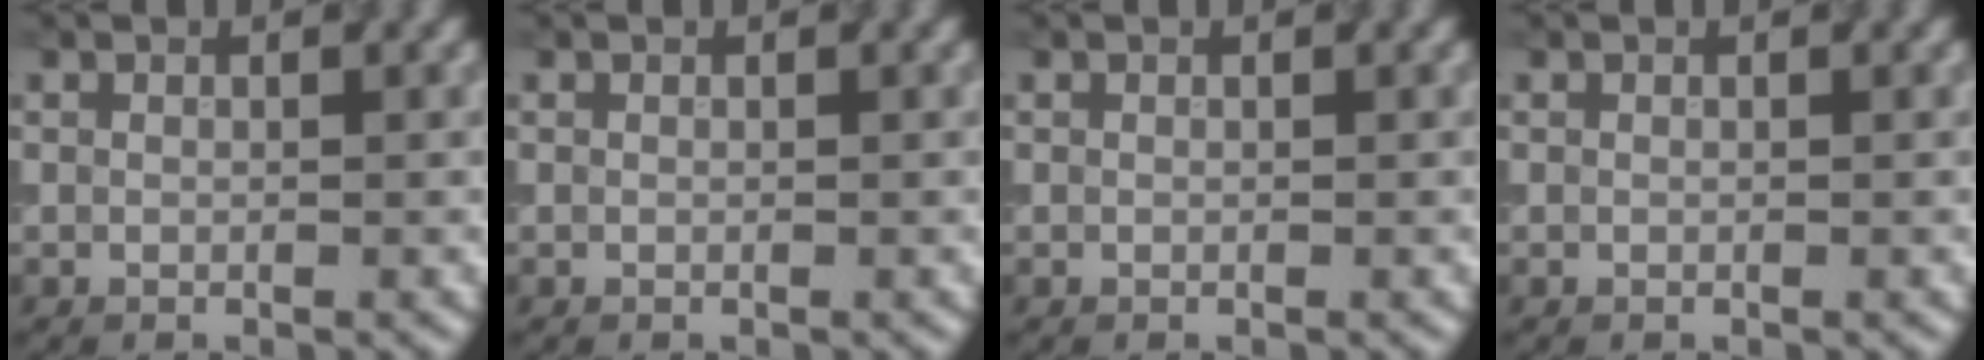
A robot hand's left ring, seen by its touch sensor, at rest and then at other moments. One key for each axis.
{"total": 0.0}
{"total": 0.0}
{"total": 0.0}